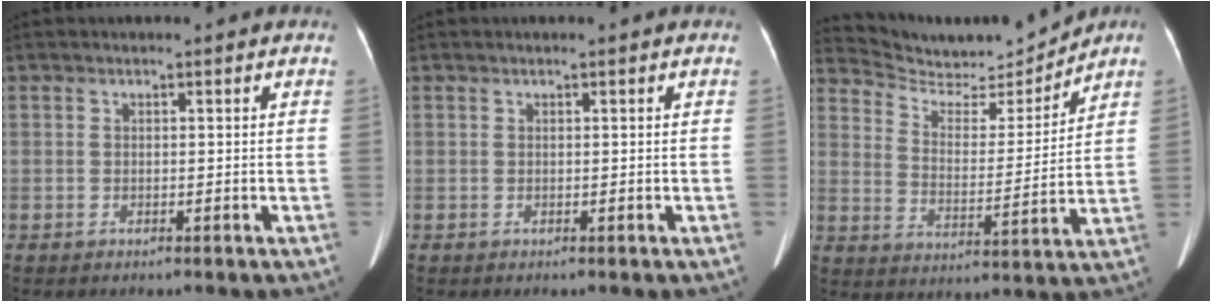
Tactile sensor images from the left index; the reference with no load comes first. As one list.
[{"total": 0.0}, {"total": 11.1, "force": [10.9, 1.8, 0.7], "torque": [-0.018, -0.009, 0.186]}]